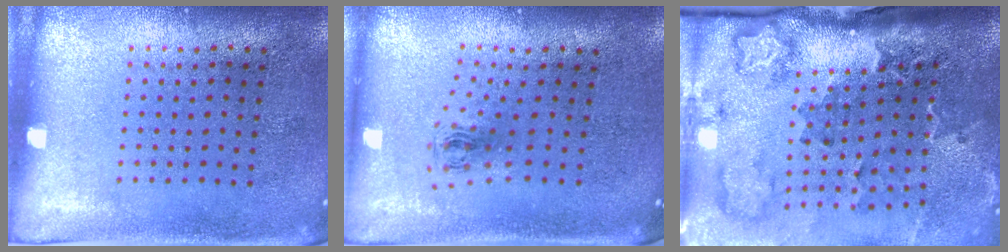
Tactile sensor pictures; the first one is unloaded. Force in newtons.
{"total": 0.7, "press": 0.4, "slide": 0.6}
{"total": 3.5, "press": 2.4, "slide": 2.6}